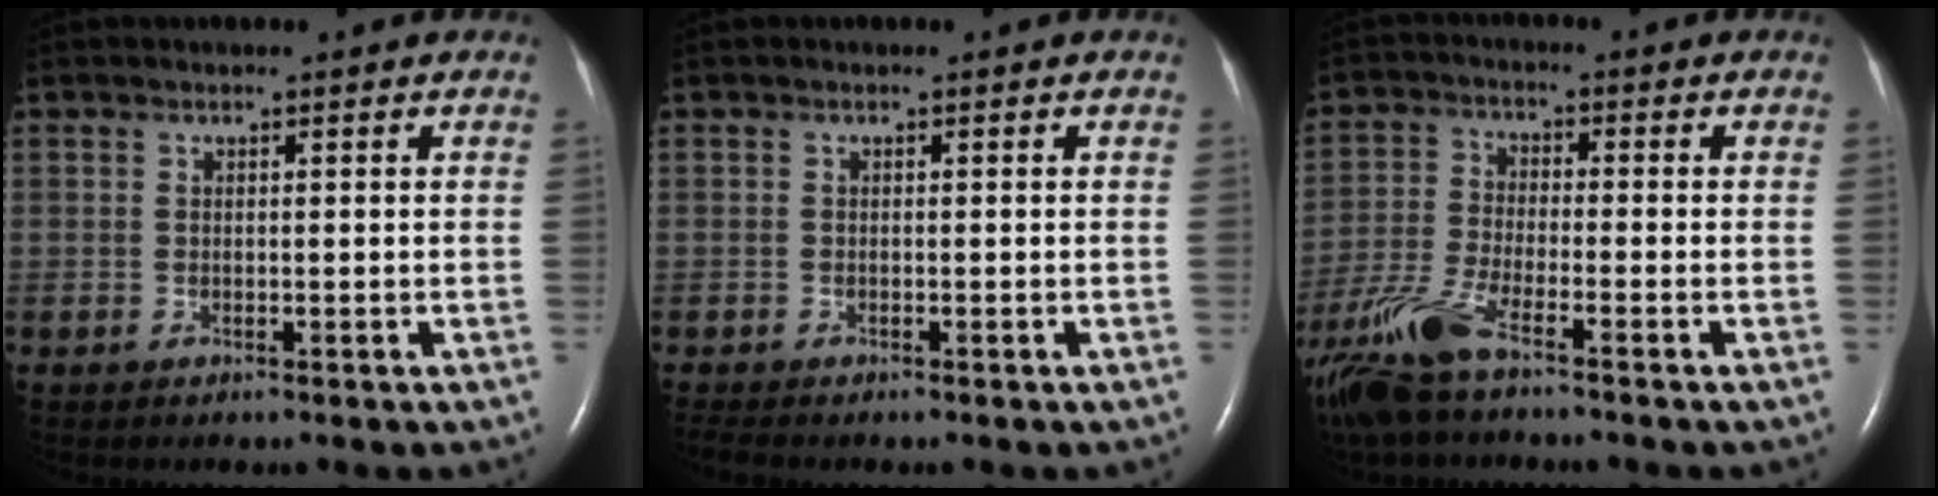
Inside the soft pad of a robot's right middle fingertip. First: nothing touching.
{"total": 1.3, "force": [-1.2, -0.1, 0.5], "torque": [-0.016, -0.006, -0.022]}
{"total": 9.8, "force": [-7.2, 1.4, 6.5], "torque": [-0.149, -0.026, -0.141]}